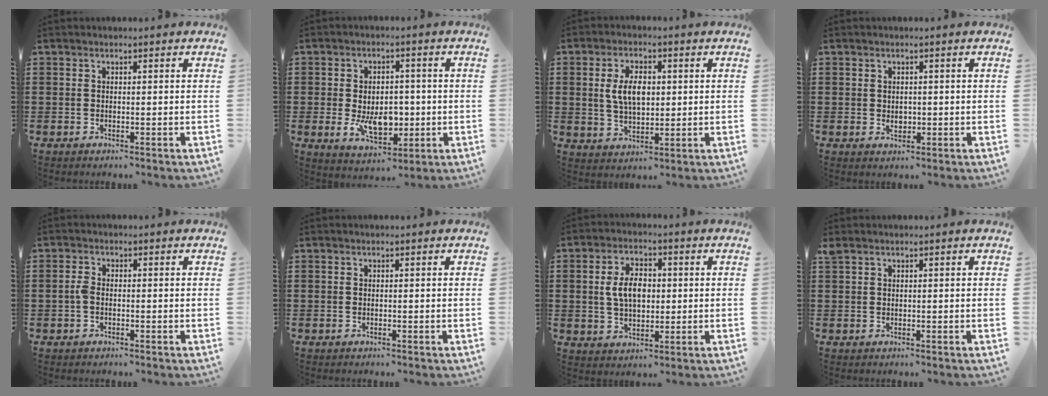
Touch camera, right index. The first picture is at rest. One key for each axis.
{"total": 7.5, "fx": -1.3, "fy": 4.5, "fz": 5.8, "tx": -0.090, "ty": -0.002, "tz": -0.027}
{"total": 6.2, "fx": 0.7, "fy": 2.9, "fz": 5.5, "tx": -0.108, "ty": 0.004, "tz": 0.006}
{"total": 1.4, "fx": 0.1, "fy": 1.1, "fz": 0.8, "tx": -0.017, "ty": 0.007, "tz": 0.000}
{"total": 1.8, "fx": -0.5, "fy": 0.9, "fz": 1.5, "tx": -0.045, "ty": -0.004, "tz": -0.014}
{"total": 0.0}
{"total": 6.1, "fx": 0.4, "fy": 3.7, "fz": 4.8, "tx": -0.106, "ty": 0.006, "tz": -0.002}
{"total": 0.7, "fx": 0.4, "fy": 0.2, "fz": 0.5, "tx": -0.011, "ty": 0.001, "tz": 0.008}